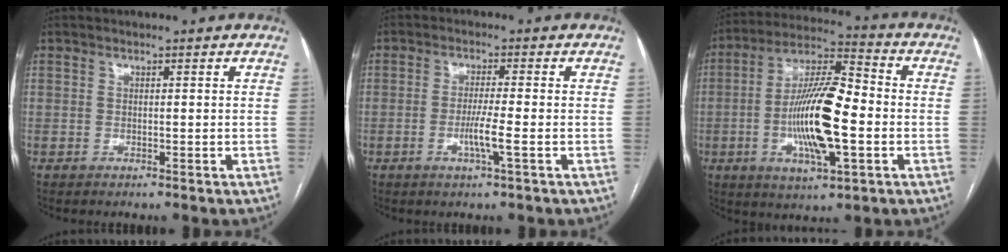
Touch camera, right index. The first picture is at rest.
{"total": 4.0, "force": [-1.2, -0.5, 3.7], "torque": [-0.073, -0.007, -0.025]}
{"total": 15.7, "force": [-2.8, 3.6, 15.0], "torque": [-0.287, 0.006, -0.048]}